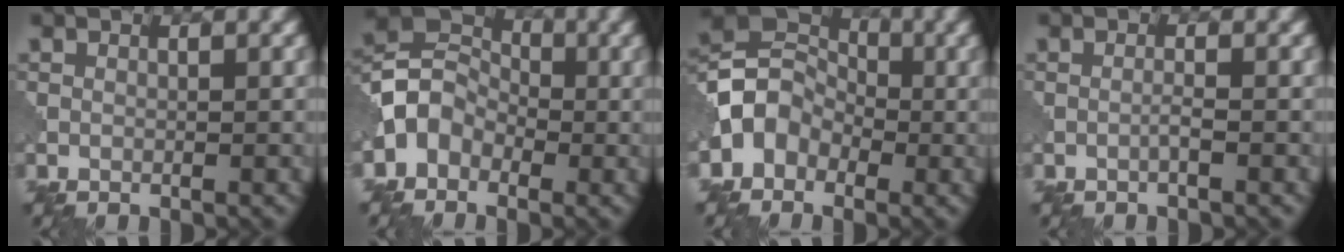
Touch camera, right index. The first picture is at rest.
{"total": 4.5, "force": [-1.8, 3.6, 2.0], "torque": [-0.033, 0.011, -0.050]}
{"total": 5.0, "force": [-1.6, 4.2, 2.1], "torque": [-0.032, 0.010, -0.047]}
{"total": 0.9, "force": [-0.4, 0.0, 0.8], "torque": [-0.013, 0.005, -0.012]}